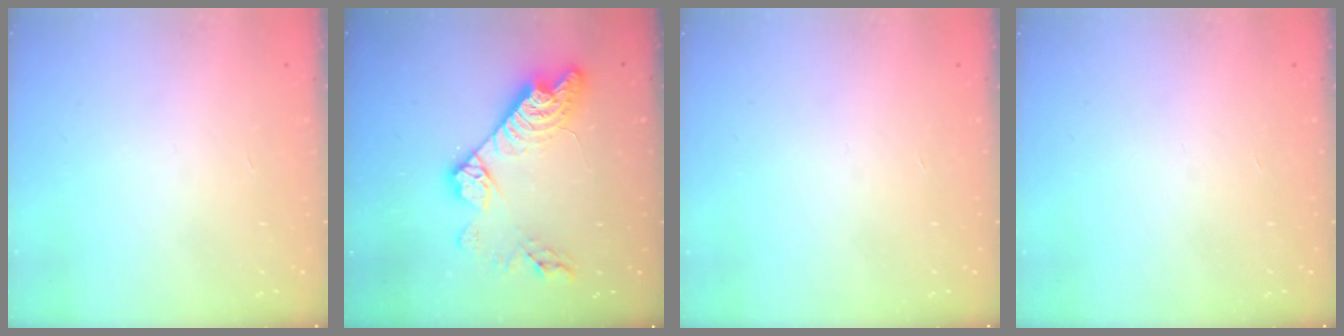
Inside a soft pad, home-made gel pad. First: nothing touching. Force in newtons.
{"total": 15.9, "press": 15.9, "slide": 0.9}
{"total": 0.0}
{"total": 0.0}